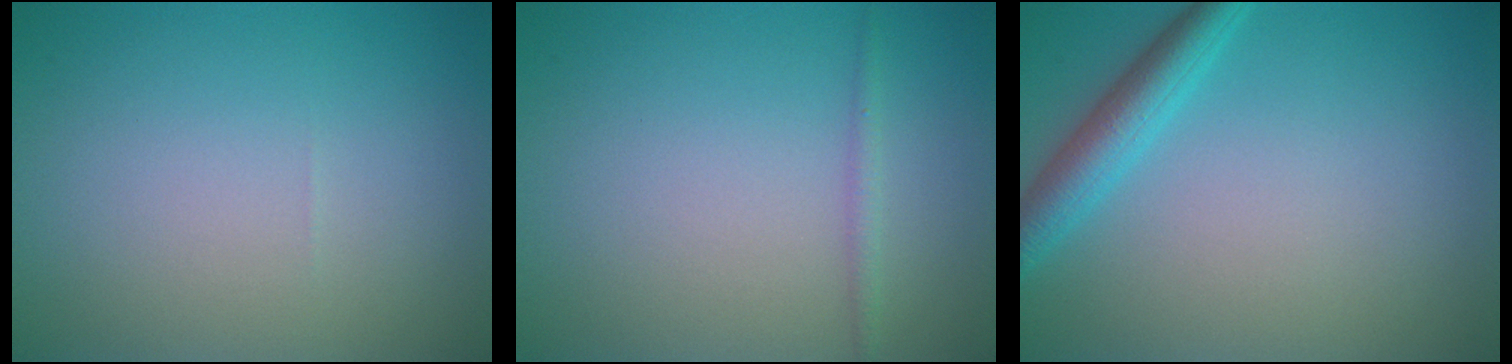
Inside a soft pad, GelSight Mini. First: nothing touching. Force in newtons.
{"total": 0.9, "press": 0.9, "slide": 0.1}
{"total": 3.4, "press": 3.4, "slide": 0.1}